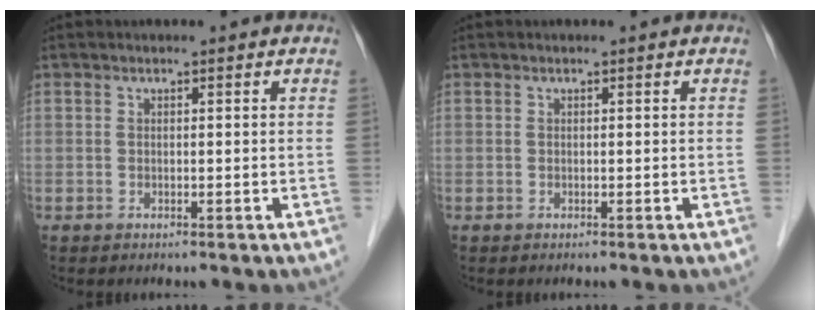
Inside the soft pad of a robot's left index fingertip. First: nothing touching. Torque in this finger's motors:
{"motor_torque": [0.00, 0.00, 0.00, 0.00]}